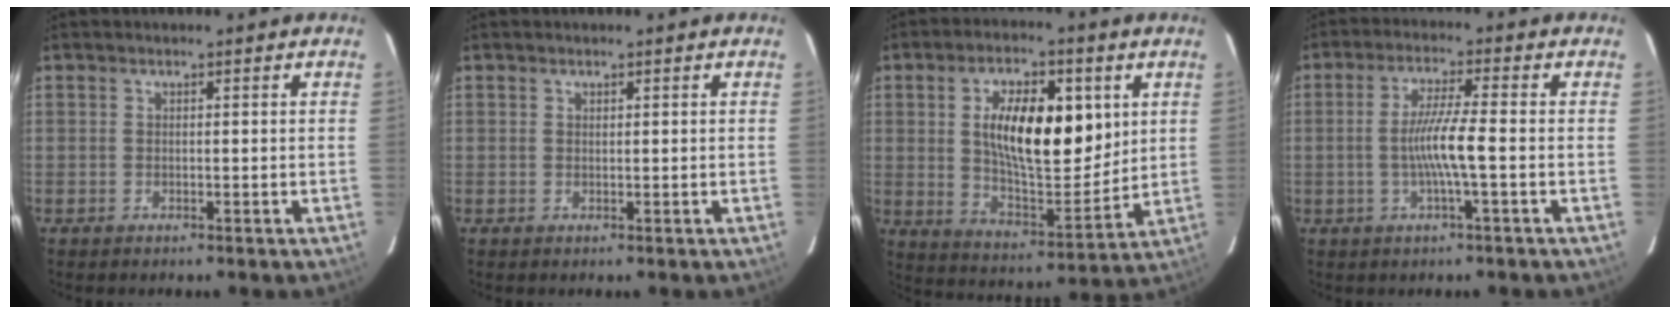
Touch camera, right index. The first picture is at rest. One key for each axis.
{"total": 0.0}
{"total": 17.2, "fx": 4.4, "fy": 7.7, "fz": 14.8, "tx": -0.246, "ty": 0.001, "tz": 0.080}
{"total": 6.5, "fx": -1.4, "fy": -0.6, "fz": 6.3, "tx": -0.123, "ty": -0.003, "tz": -0.027}